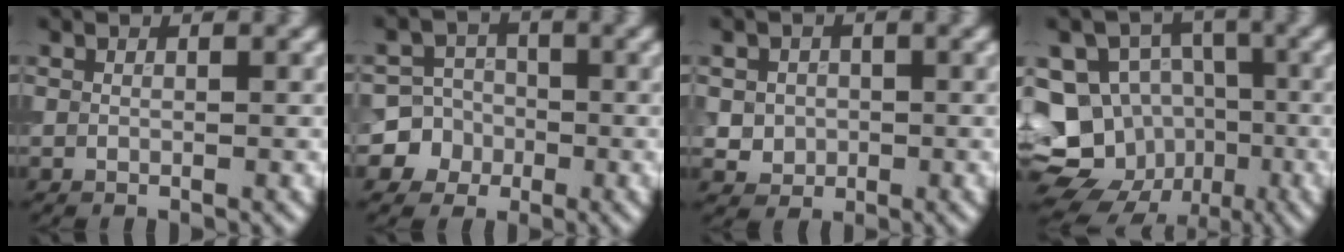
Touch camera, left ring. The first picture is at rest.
{"total": 7.1, "force": [-2.0, 6.8, 0.7], "torque": [0.004, 0.008, -0.064]}
{"total": 2.6, "force": [0.0, 2.4, 1.0], "torque": [-0.004, 0.000, -0.003]}
{"total": 17.7, "force": [-5.3, 16.0, 5.5], "torque": [-0.140, -0.009, -0.090]}